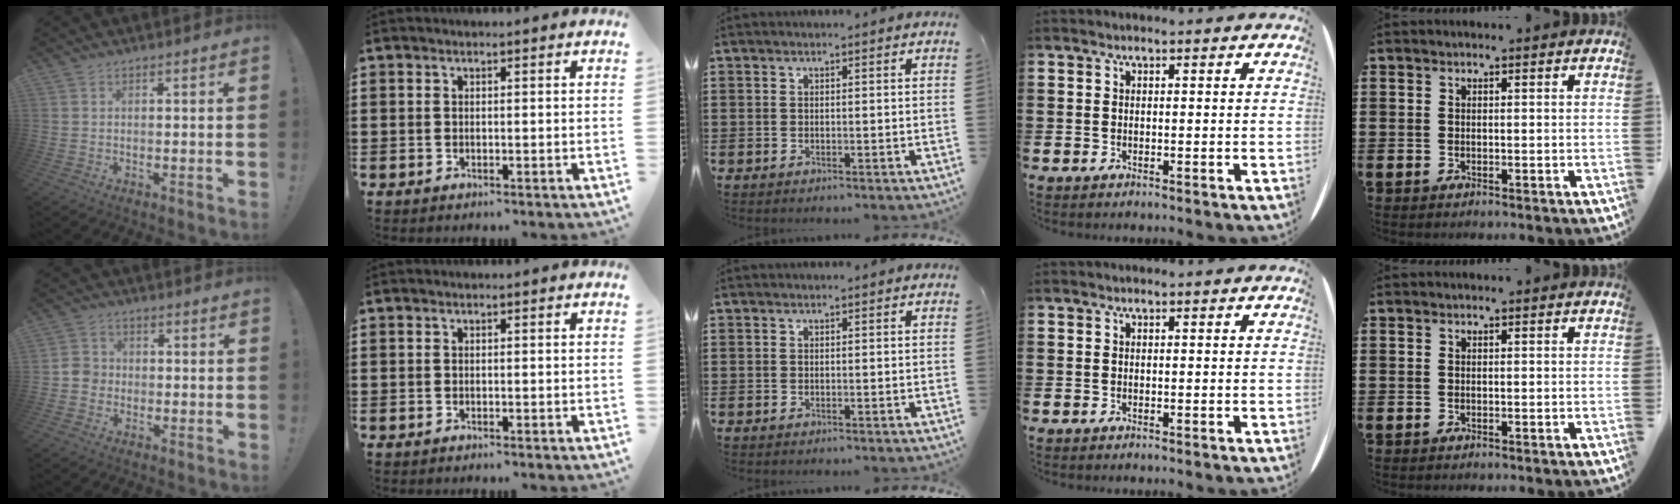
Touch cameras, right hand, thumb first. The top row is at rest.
{"thumb": {"total": 4.6, "force": [-1.5, 4.1, 1.4], "torque": [-0.025, 0.014, -0.028]}}